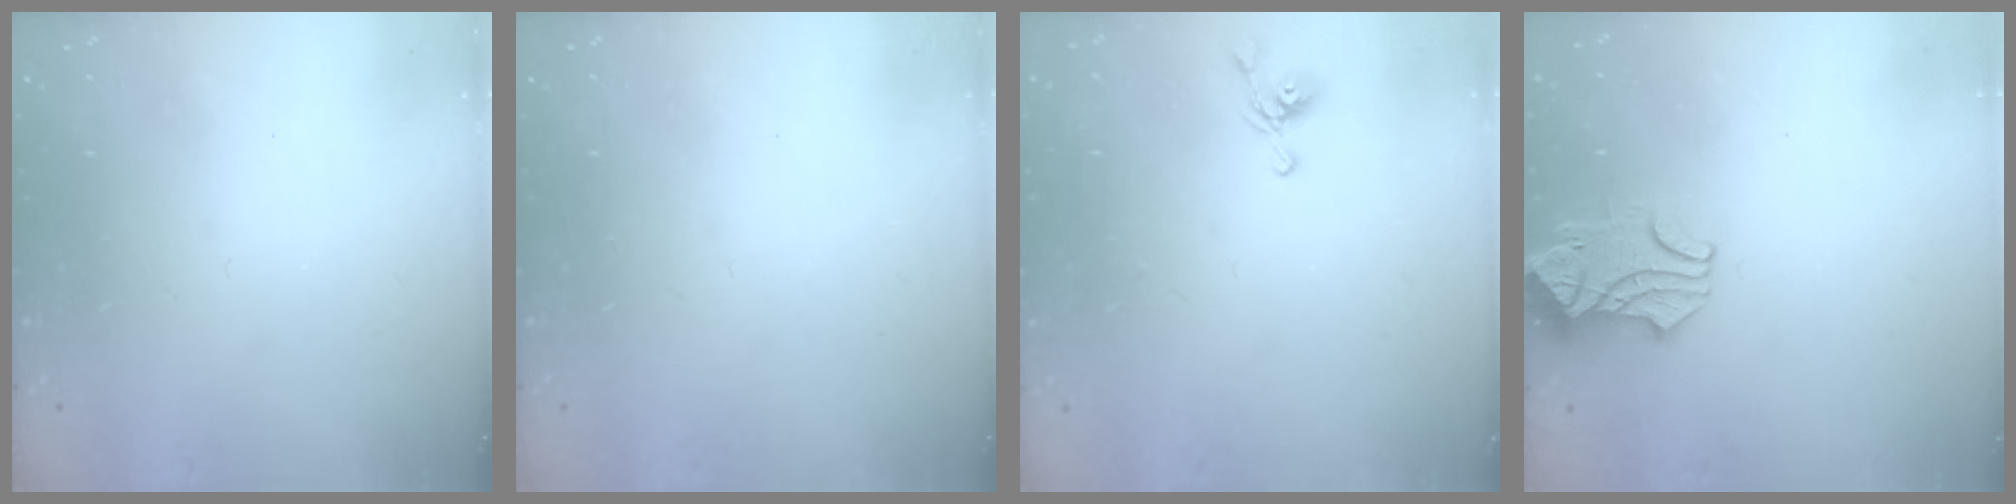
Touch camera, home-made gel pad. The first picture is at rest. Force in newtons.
{"total": 0.0}
{"total": 4.3, "press": 4.3, "slide": 0.2}
{"total": 1.2, "press": 0.0, "slide": 1.2}